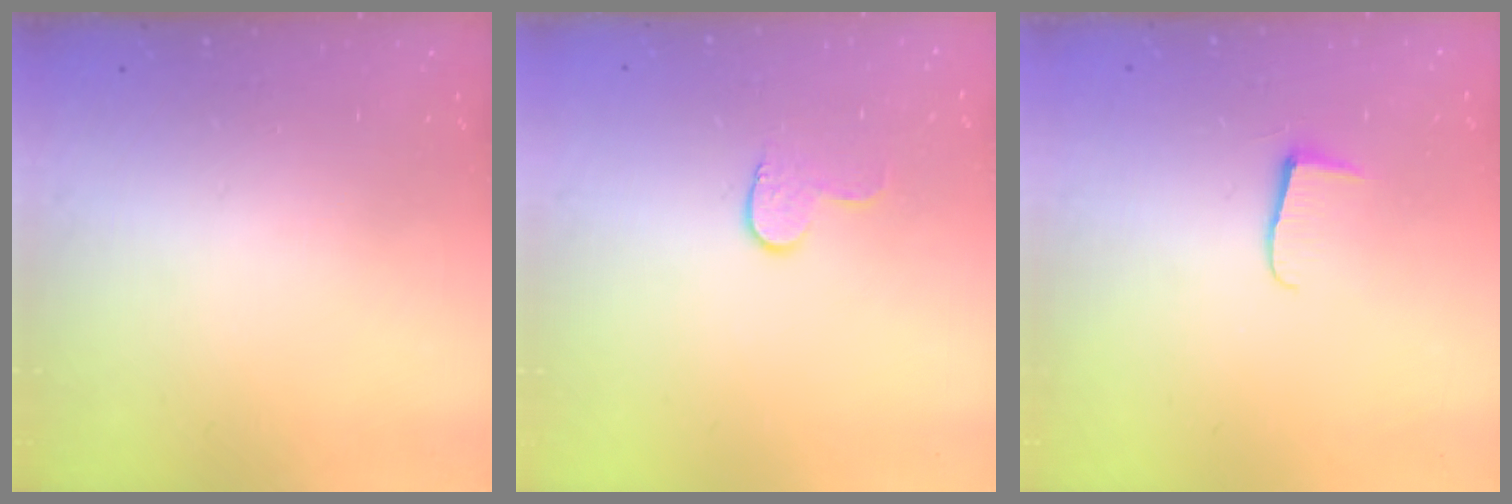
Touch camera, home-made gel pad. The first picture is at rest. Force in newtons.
{"total": 5.6, "press": 5.6, "slide": 0.5}
{"total": 5.1, "press": 5.0, "slide": 0.6}